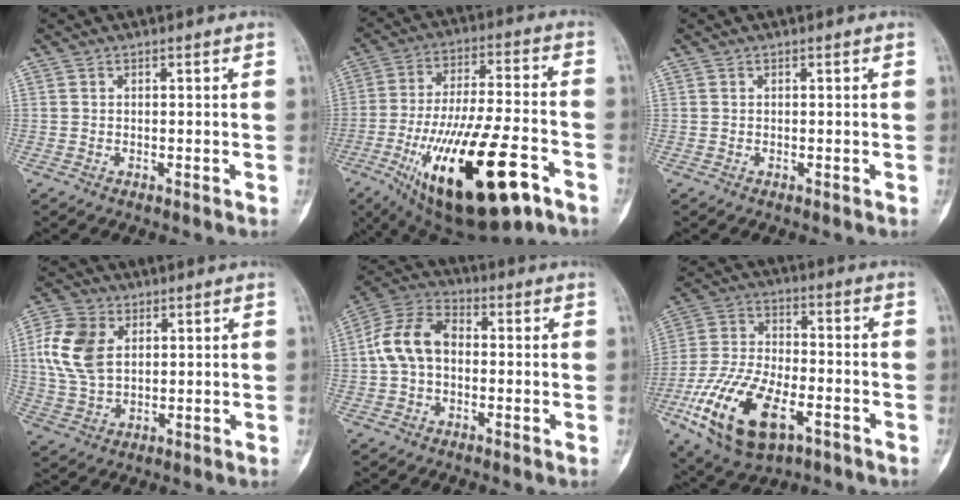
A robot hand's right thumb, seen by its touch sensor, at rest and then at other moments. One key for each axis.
{"total": 26.2, "fx": -11.6, "fy": 8.8, "fz": 21.8, "tx": -0.389, "ty": 0.028, "tz": -0.177}
{"total": 0.0}
{"total": 11.3, "fx": 2.7, "fy": 7.7, "fz": 7.8, "tx": -0.154, "ty": 0.000, "tz": 0.054}
{"total": 10.4, "fx": 0.0, "fy": 7.1, "fz": 7.5, "tx": -0.143, "ty": 0.032, "tz": -0.013}
{"total": 19.7, "fx": -8.1, "fy": 9.8, "fz": 15.0, "tx": -0.287, "ty": 0.021, "tz": -0.139}